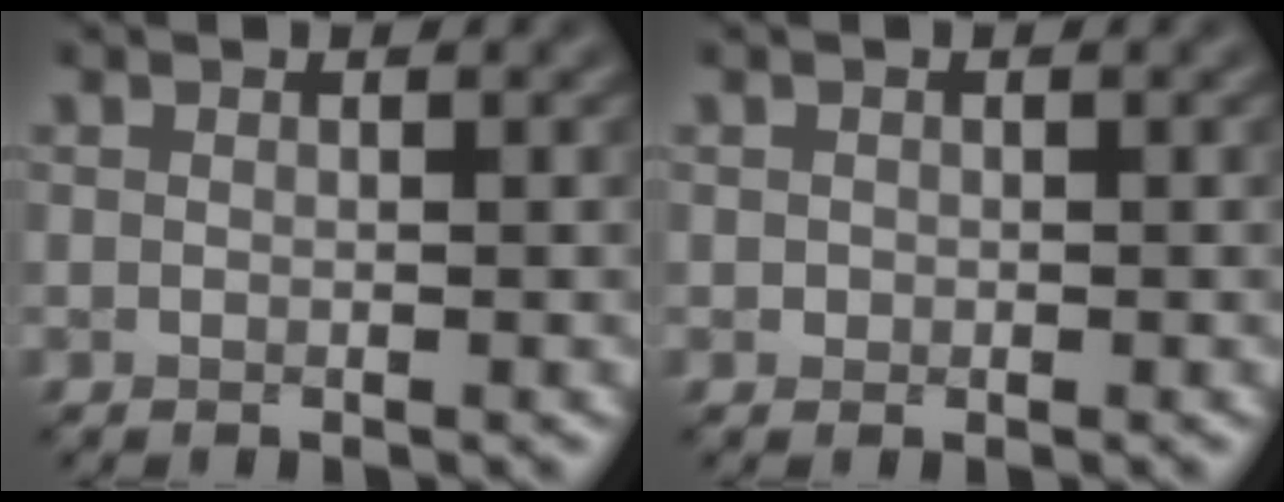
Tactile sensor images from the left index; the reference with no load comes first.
{"total": 0.5, "force": [0.0, 0.5, 0.1], "torque": [0.003, -0.003, -0.001]}